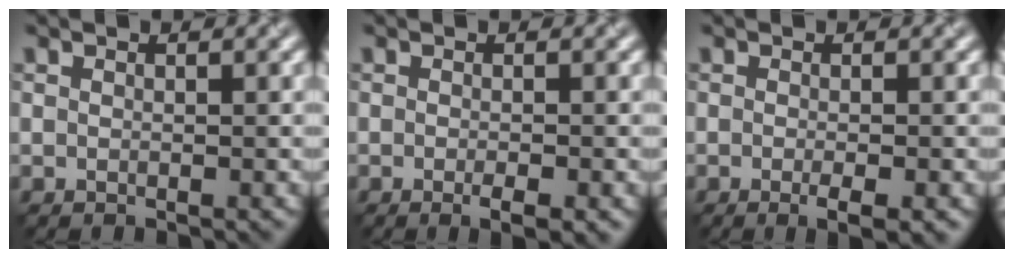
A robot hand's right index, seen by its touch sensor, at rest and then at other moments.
{"total": 1.8, "force": [-0.8, 0.3, 1.6], "torque": [-0.022, -0.005, -0.012]}
{"total": 2.2, "force": [-0.9, 0.4, 2.0], "torque": [-0.027, -0.006, -0.014]}